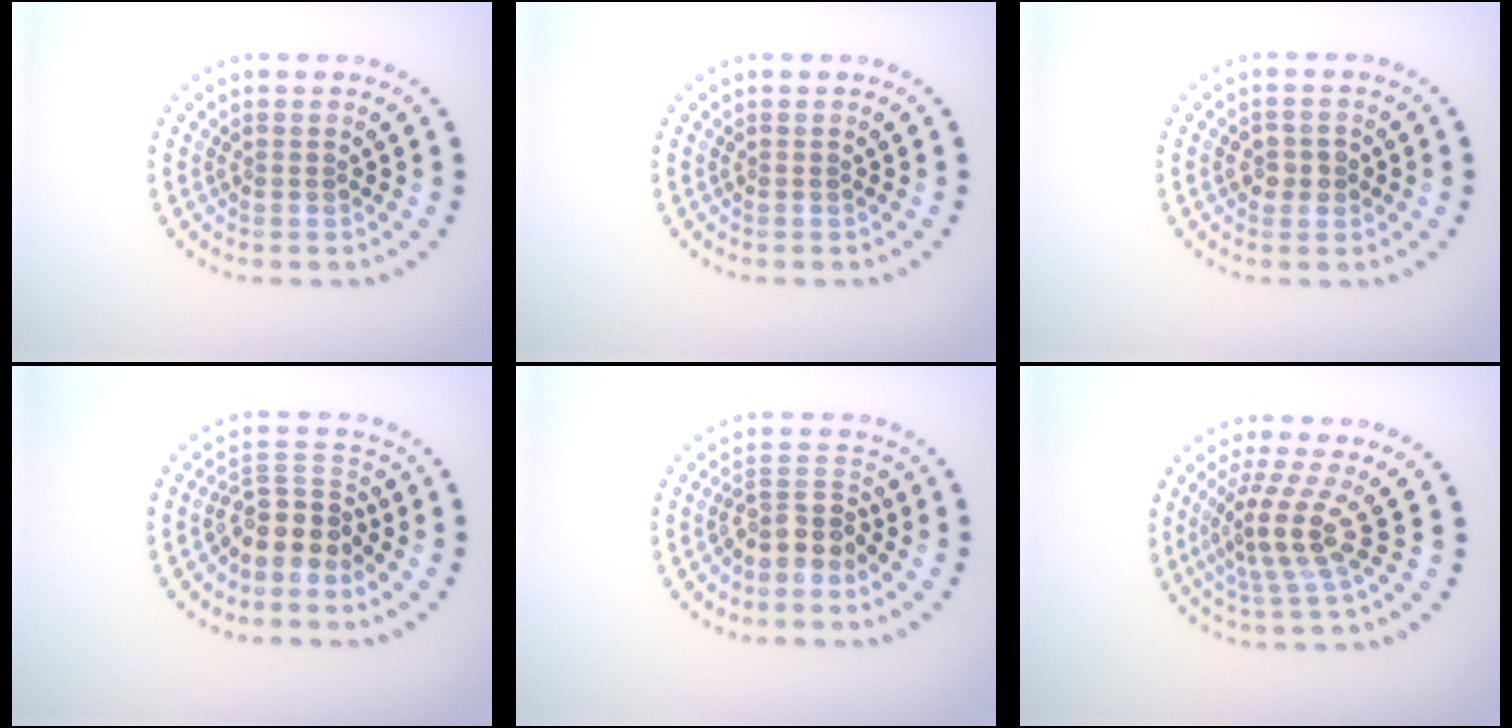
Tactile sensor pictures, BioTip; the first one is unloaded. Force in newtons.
{"total": 0.0}
{"total": 1.8, "press": 1.8, "slide": 0.1}
{"total": 3.8, "press": 3.0, "slide": 2.4}
{"total": 3.1, "press": 2.5, "slide": 1.8}
{"total": 3.8, "press": 2.7, "slide": 2.7}